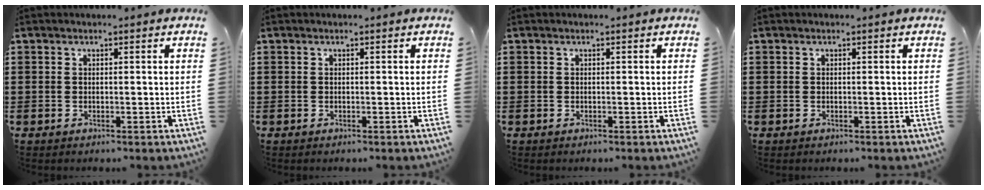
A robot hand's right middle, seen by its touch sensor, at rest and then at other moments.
{"total": 0.0}
{"total": 0.0}
{"total": 0.0}